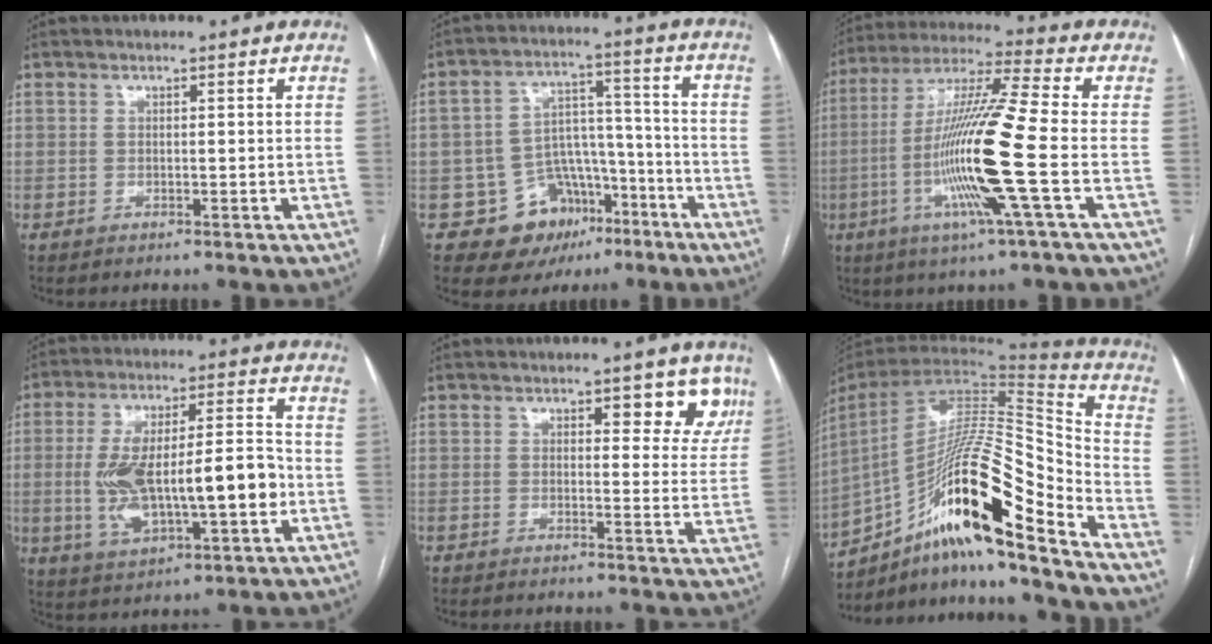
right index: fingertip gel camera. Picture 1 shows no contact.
{"total": 11.1, "force": [-5.9, 8.6, 3.7], "torque": [-0.042, 0.048, -0.080]}
{"total": 16.6, "force": [-3.9, -1.2, 16.1], "torque": [-0.319, -0.012, -0.087]}
{"total": 17.1, "force": [-2.1, 4.8, 16.3], "torque": [-0.299, 0.020, -0.023]}
{"total": 5.7, "force": [3.5, 2.5, 3.7], "torque": [-0.021, -0.004, 0.035]}
{"total": 24.2, "force": [-14.5, 2.6, 19.2], "torque": [-0.332, 0.007, -0.252]}